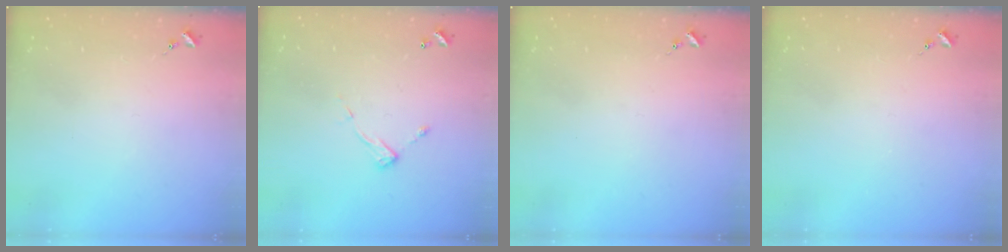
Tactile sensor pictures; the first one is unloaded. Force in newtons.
{"total": 7.3, "press": 7.3, "slide": 0.4}
{"total": 0.0}
{"total": 0.0}